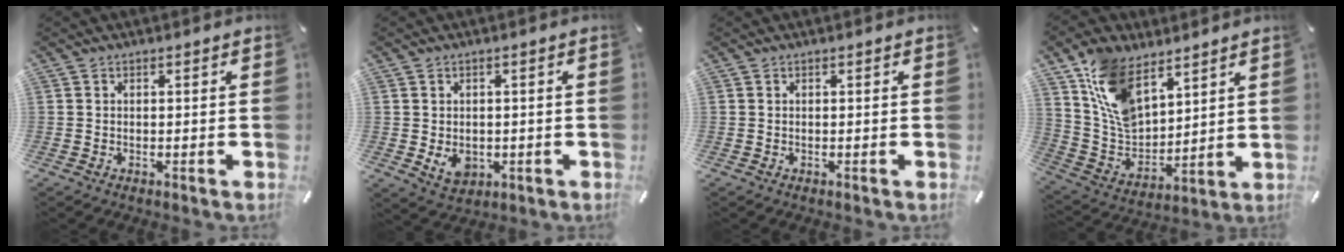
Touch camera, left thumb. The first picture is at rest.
{"total": 4.8, "force": [-0.6, 4.0, 2.6], "torque": [-0.041, -0.004, -0.011]}
{"total": 0.0}
{"total": 14.2, "force": [8.5, 8.7, 7.4], "torque": [-0.157, -0.039, 0.166]}